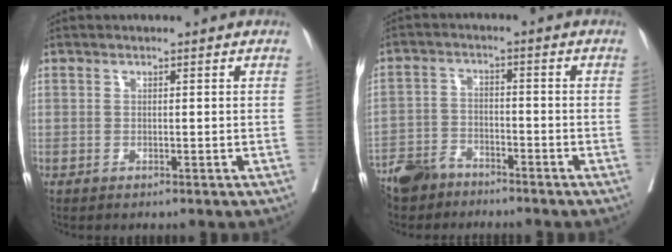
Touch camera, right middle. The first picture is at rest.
{"total": 6.3, "force": [-5.7, 2.0, 1.7], "torque": [-0.034, -0.014, -0.110]}